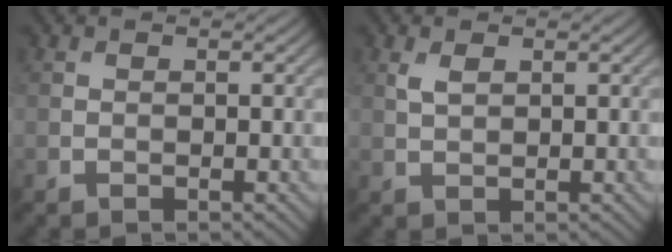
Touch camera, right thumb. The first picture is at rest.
{"total": 1.8, "force": [0.8, 0.8, 1.3], "torque": [-0.033, 0.000, 0.019]}